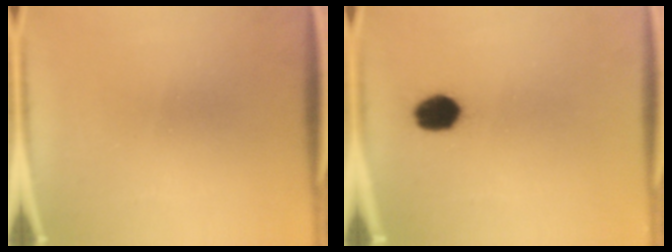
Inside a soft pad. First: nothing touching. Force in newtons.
{"total": 5.8}